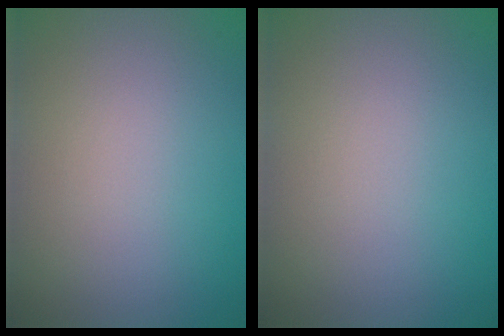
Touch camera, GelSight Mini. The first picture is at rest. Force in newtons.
{"total": 0.0}